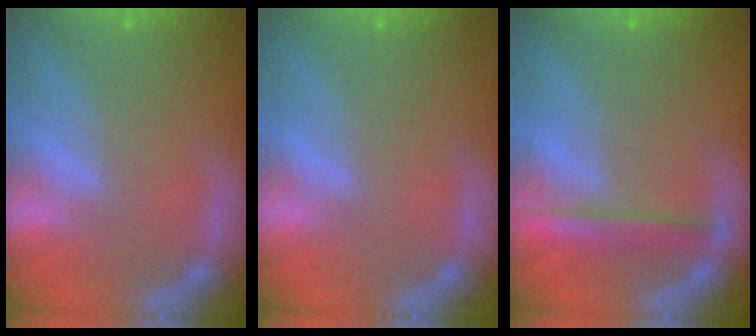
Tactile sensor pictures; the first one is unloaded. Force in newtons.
{"total": 0.0}
{"total": 2.9}